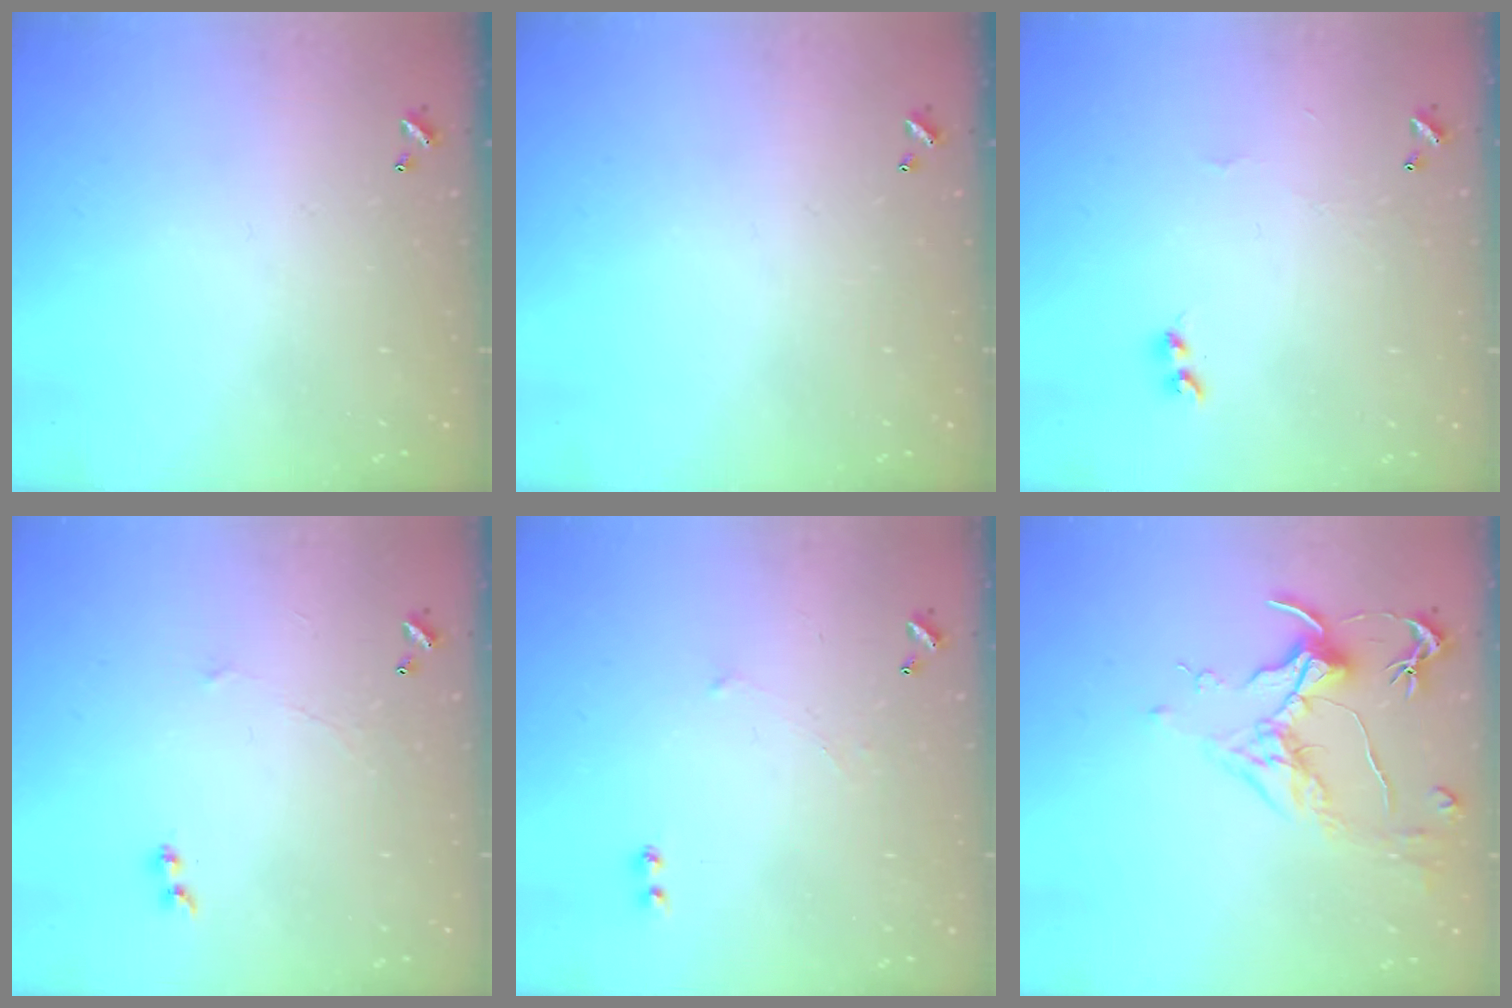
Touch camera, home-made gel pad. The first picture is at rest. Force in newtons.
{"total": 0.0}
{"total": 2.7, "press": 2.7, "slide": 0.7}
{"total": 1.6, "press": 1.3, "slide": 0.9}
{"total": 1.2, "press": 1.1, "slide": 0.5}
{"total": 1.7, "press": 1.5, "slide": 0.9}